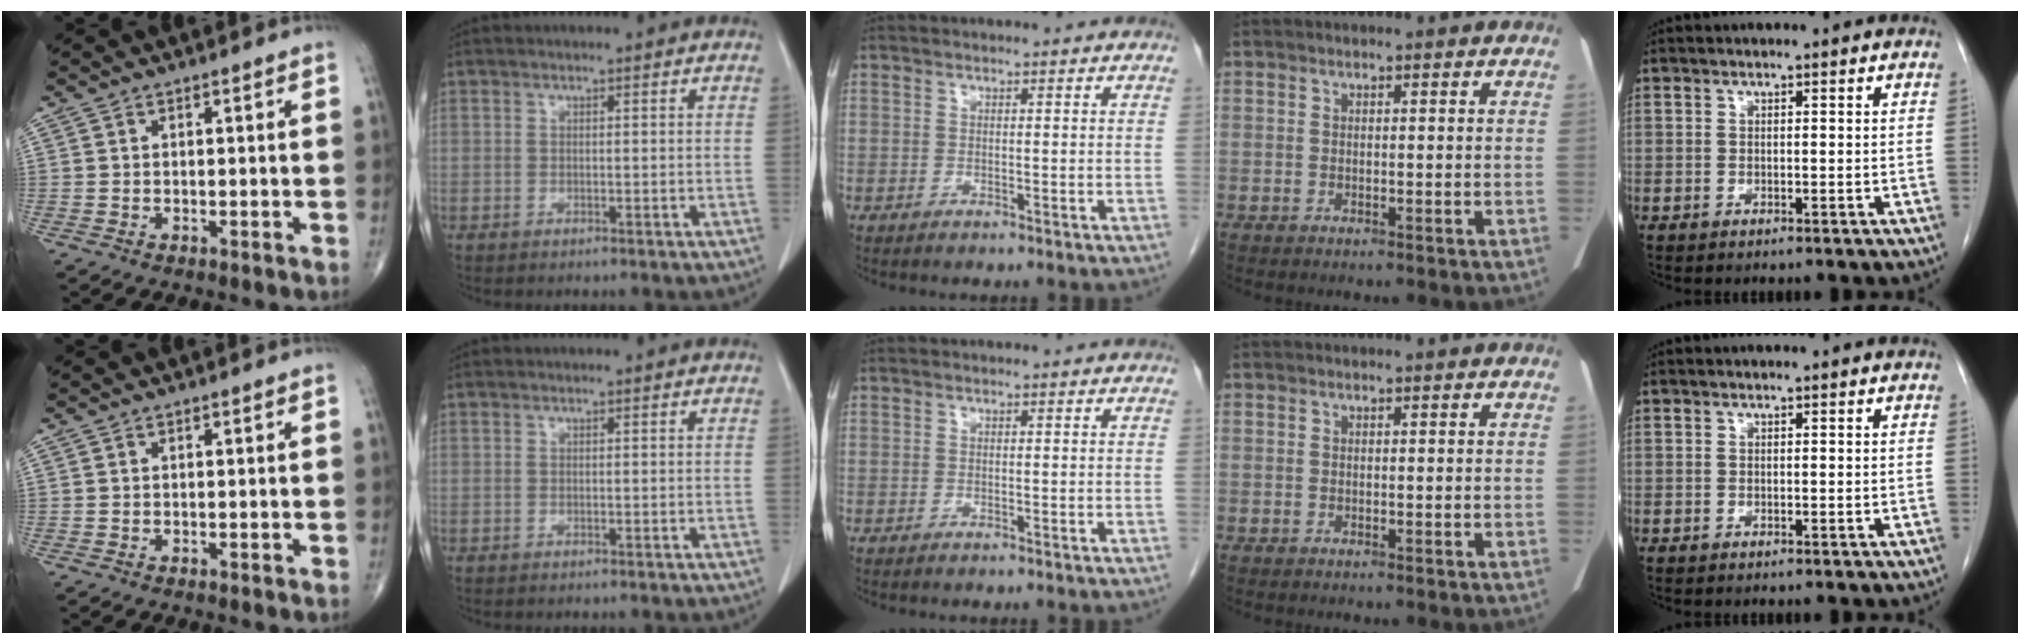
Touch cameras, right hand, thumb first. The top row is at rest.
{}